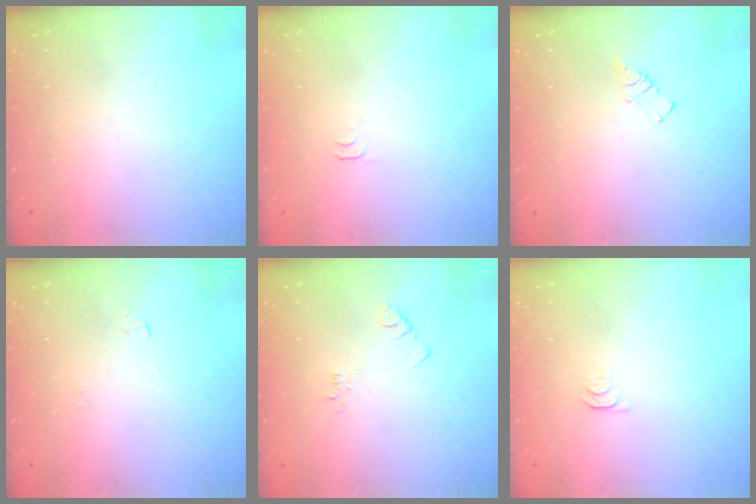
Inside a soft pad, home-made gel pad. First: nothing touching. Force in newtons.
{"total": 2.8, "press": 2.7, "slide": 0.5}
{"total": 2.6, "press": 2.6, "slide": 0.3}
{"total": 4.1, "press": 4.1, "slide": 0.4}
{"total": 2.1, "press": 2.1, "slide": 0.4}
{"total": 3.8, "press": 3.7, "slide": 0.7}